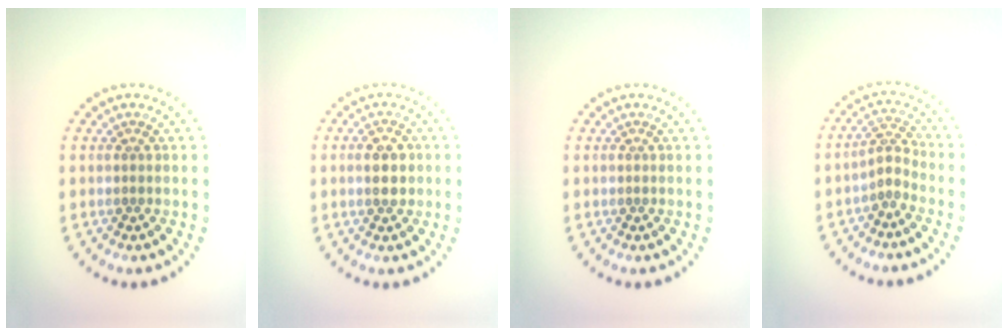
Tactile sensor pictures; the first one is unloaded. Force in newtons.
{"total": 2.7, "press": 2.7, "slide": 0.2}
{"total": 0.0}
{"total": 2.1, "press": 1.5, "slide": 1.5}